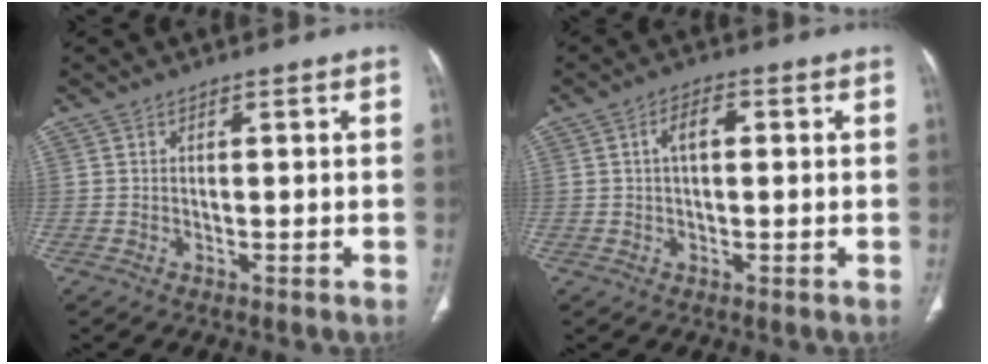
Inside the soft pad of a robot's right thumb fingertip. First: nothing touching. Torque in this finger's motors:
{"motor_torque": [1.36, 1.94, 0.49, -0.29, 0.02]}